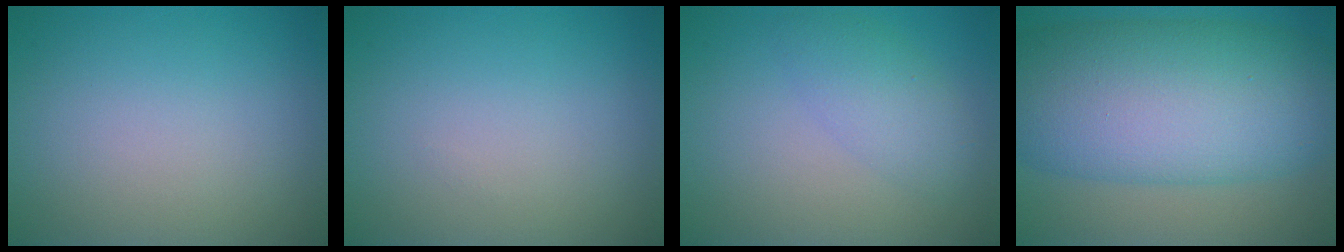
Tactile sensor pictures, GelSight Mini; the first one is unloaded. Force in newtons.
{"total": 0.0}
{"total": 2.8, "press": 2.8, "slide": 0.1}
{"total": 13.4, "press": 13.4, "slide": 0.0}